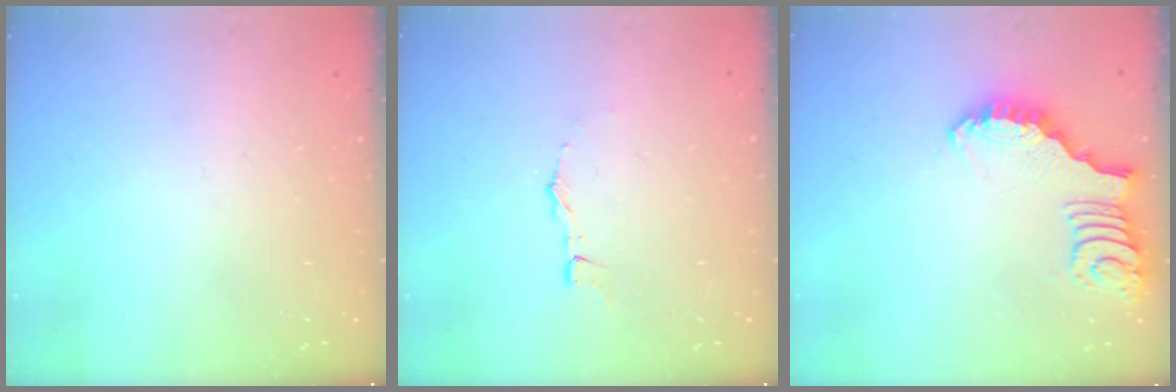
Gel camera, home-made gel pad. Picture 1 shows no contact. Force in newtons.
{"total": 2.6, "press": 2.6, "slide": 0.2}
{"total": 2.9, "press": 2.9, "slide": 0.1}